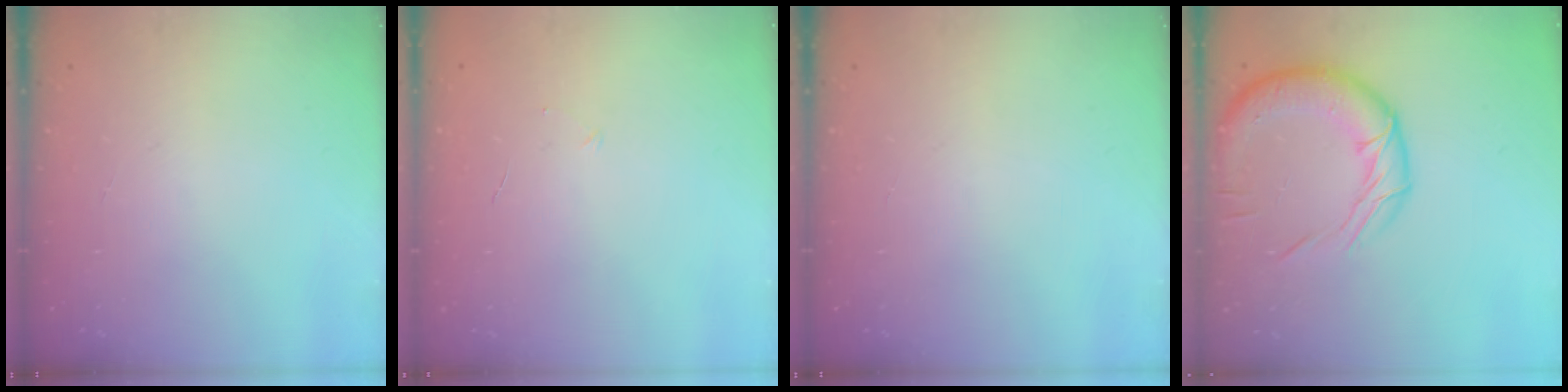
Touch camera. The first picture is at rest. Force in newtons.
{"total": 2.5, "press": 2.3, "slide": 0.8}
{"total": 0.0}
{"total": 17.0, "press": 16.8, "slide": 2.6}